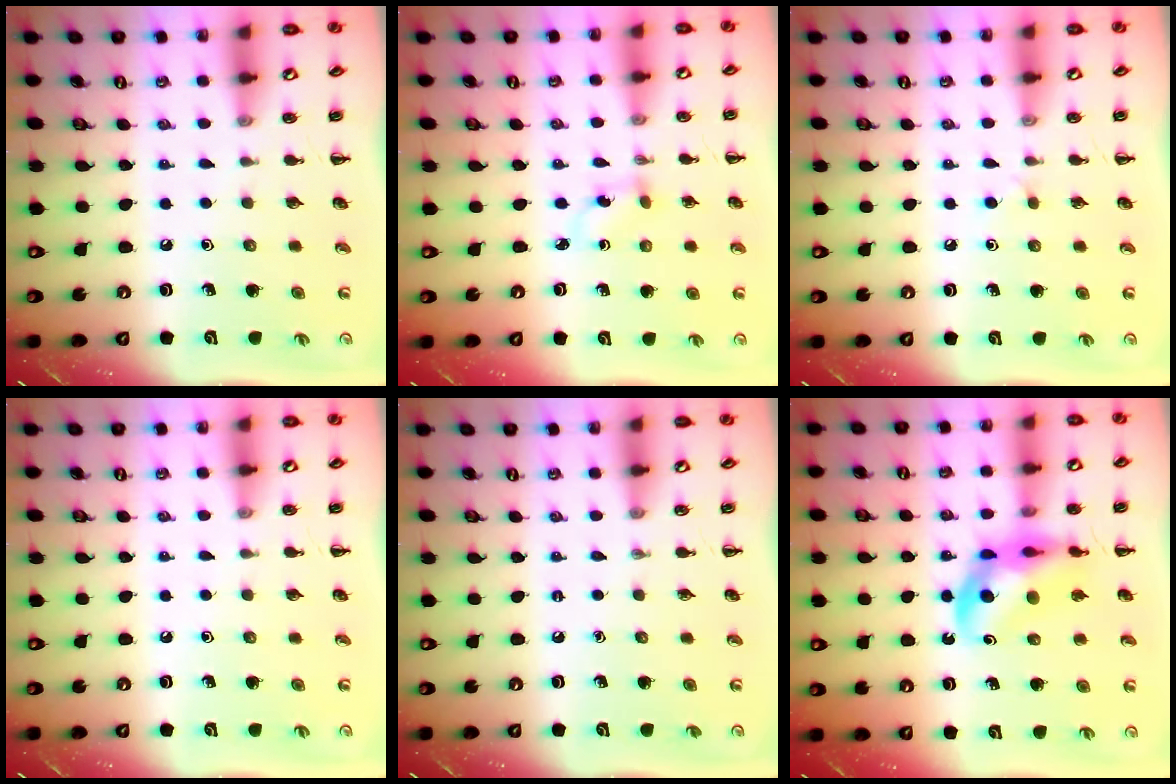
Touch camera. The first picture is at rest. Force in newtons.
{"total": 1.9, "press": 1.7, "slide": 0.9}
{"total": 2.4, "press": 2.3, "slide": 0.9}
{"total": 0.0}
{"total": 0.0}
{"total": 12.6, "press": 12.0, "slide": 3.5}